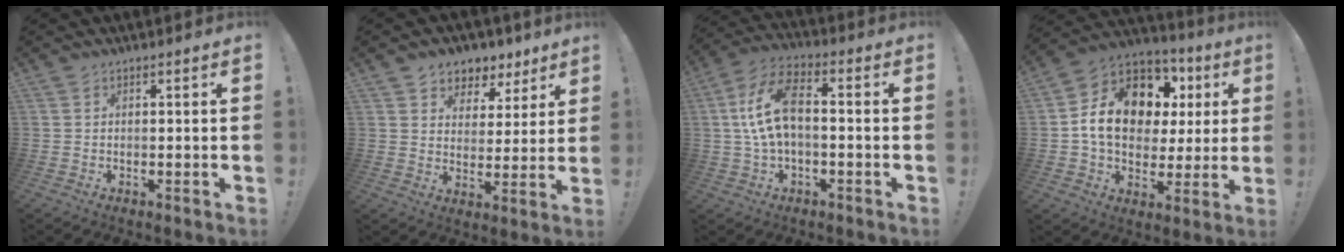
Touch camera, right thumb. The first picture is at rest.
{"total": 6.4, "force": [4.0, 5.0, 0.8], "torque": [-0.010, -0.035, 0.078]}
{"total": 13.0, "force": [0.3, 6.7, 11.1], "torque": [-0.222, 0.013, 0.006]}
{"total": 16.8, "force": [4.1, 12.6, 10.3], "torque": [-0.155, -0.008, 0.088]}